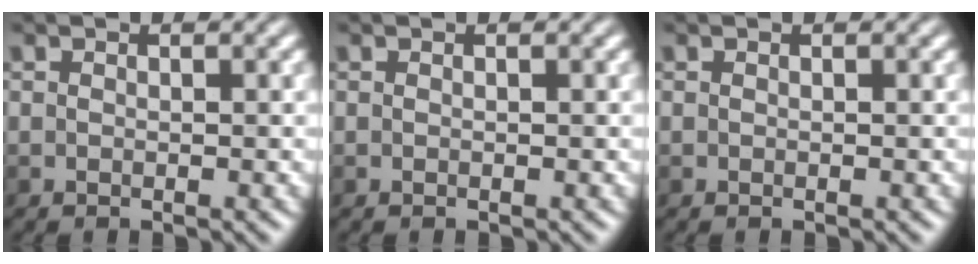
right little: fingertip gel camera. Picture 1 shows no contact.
{"total": 0.0}
{"total": 0.0}